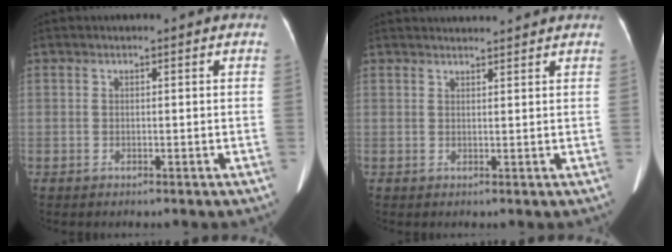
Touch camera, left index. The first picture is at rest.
{"total": 5.5, "force": [5.4, 0.1, 1.1], "torque": [-0.016, 0.030, 0.068]}